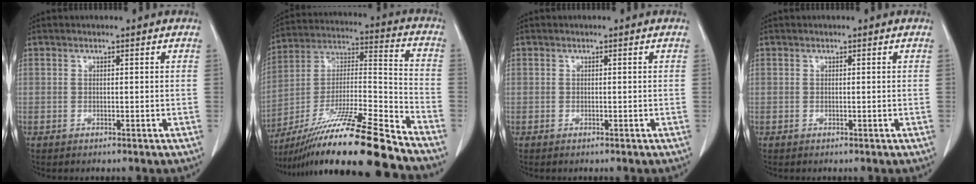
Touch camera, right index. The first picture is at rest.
{"total": 22.9, "force": [-18.2, -0.5, 13.8], "torque": [-0.242, -0.019, -0.326]}
{"total": 0.0}
{"total": 0.0}